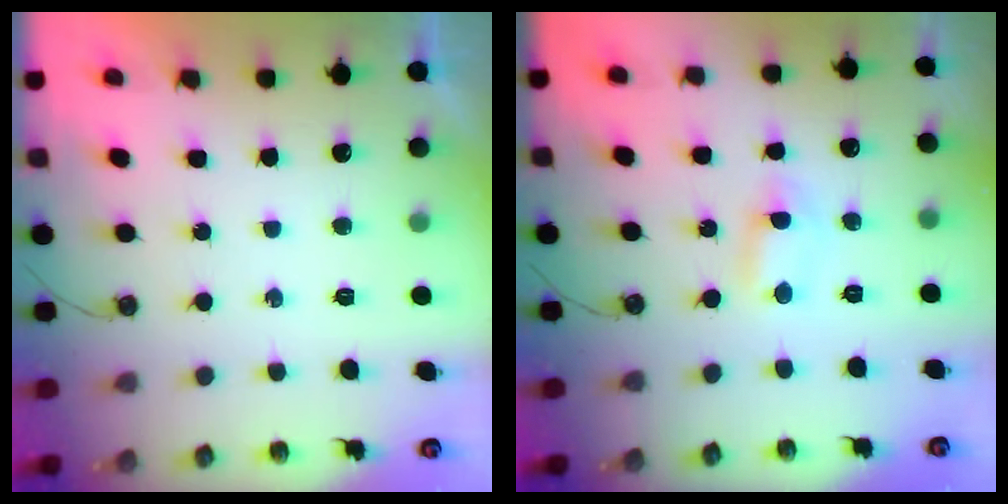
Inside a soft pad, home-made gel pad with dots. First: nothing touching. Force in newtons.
{"total": 1.1, "press": 0.9, "slide": 0.7}